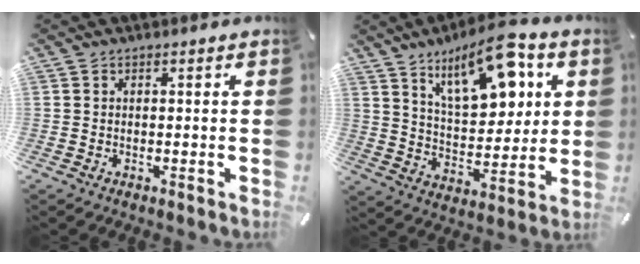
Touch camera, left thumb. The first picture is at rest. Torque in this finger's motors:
{"motor_torque": [2.00, 2.00, 0.76, -0.66, 0.52]}